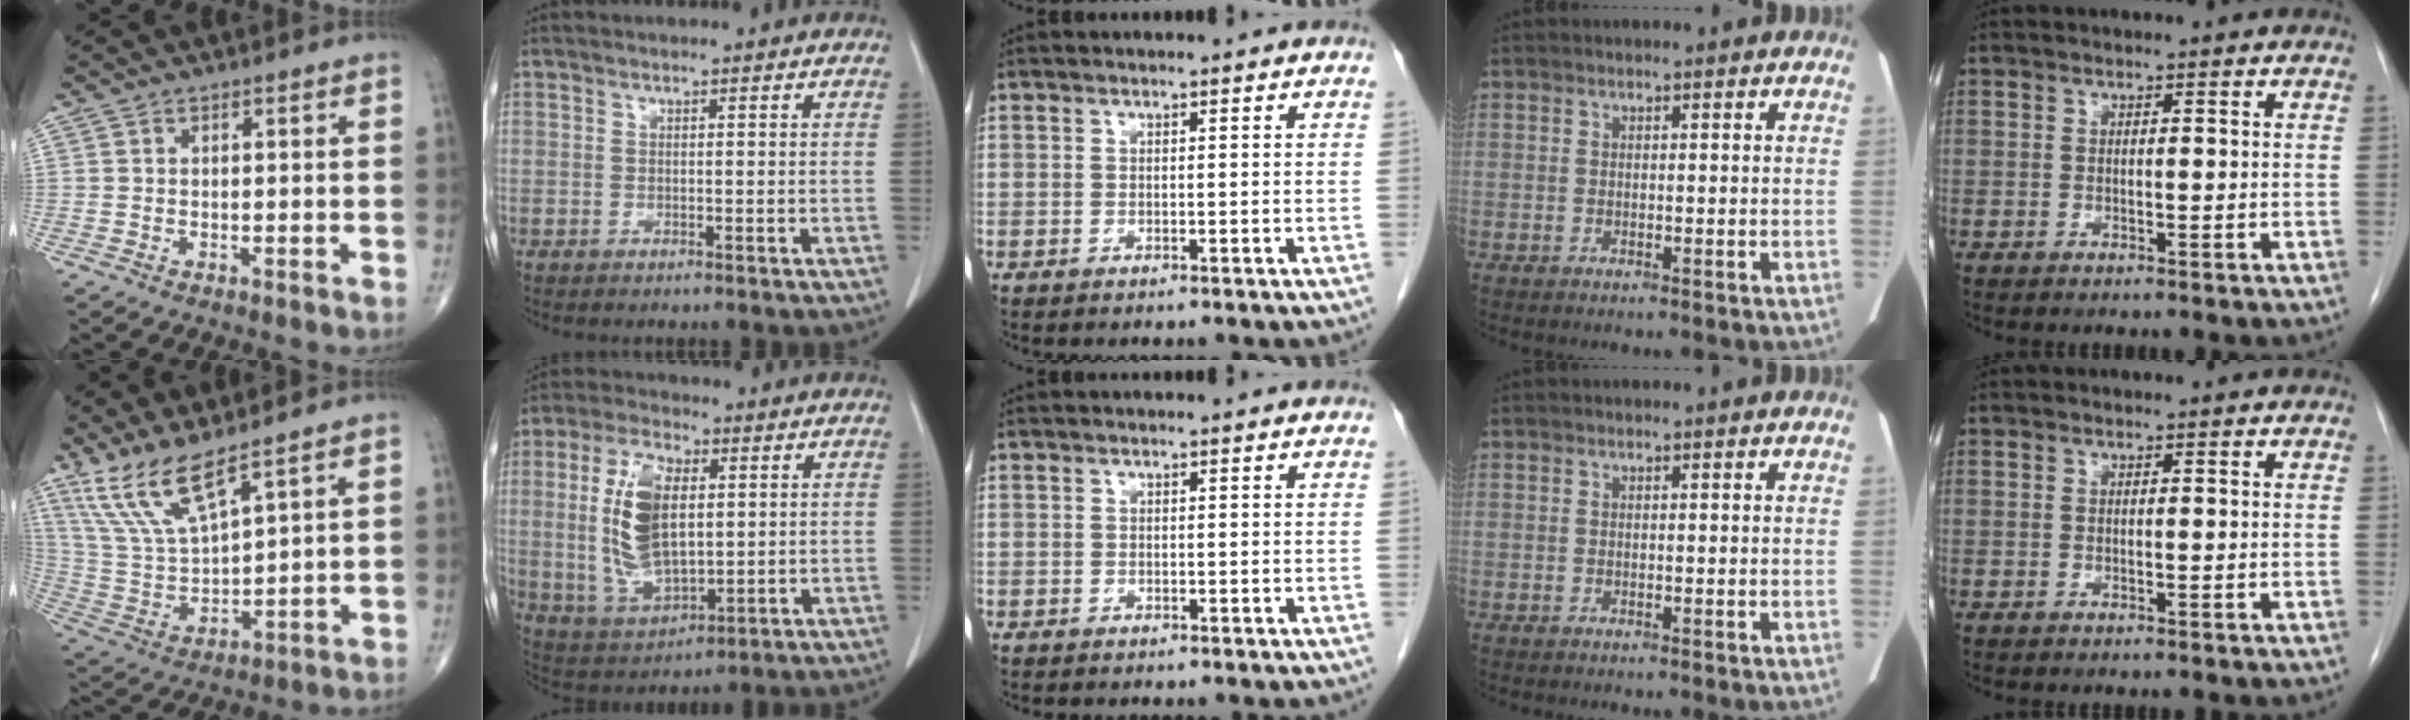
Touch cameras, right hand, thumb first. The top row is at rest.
{"thumb": {"total": 11.7, "force": [8.5, 2.6, 7.7], "torque": [-0.157, -0.044, 0.189]}, "index": {"total": 13.4, "force": [1.4, 5.9, 11.9], "torque": [-0.253, 0.004, 0.035]}, "middle": {"total": 0.6, "force": [-0.4, 0.4, 0.0], "torque": [-0.008, 0.002, -0.009]}}